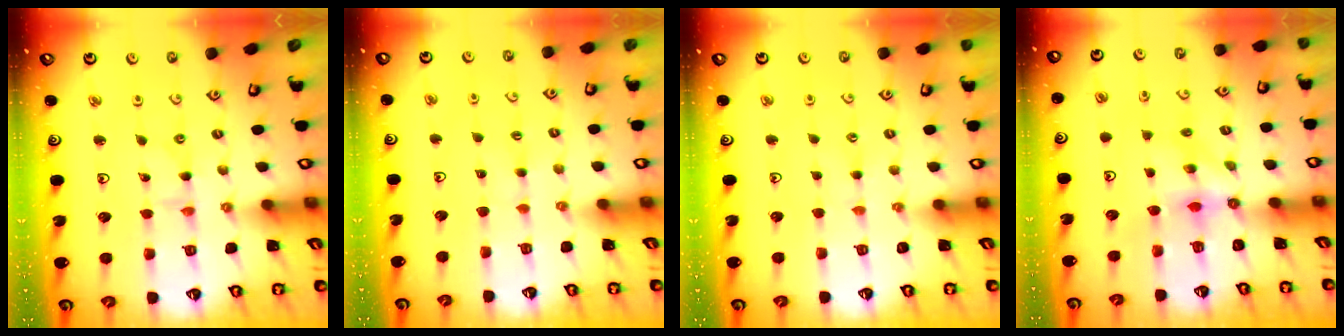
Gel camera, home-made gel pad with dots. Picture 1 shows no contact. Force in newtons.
{"total": 1.8, "press": 1.7, "slide": 0.4}
{"total": 0.6, "press": 0.6, "slide": 0.2}
{"total": 4.9, "press": 4.9, "slide": 0.4}